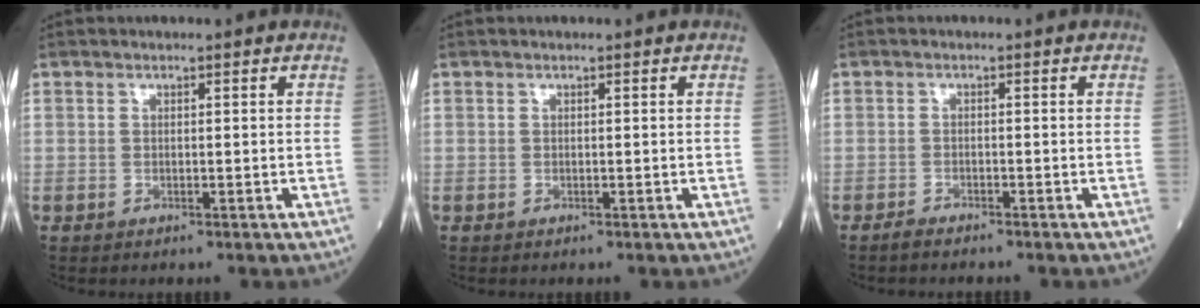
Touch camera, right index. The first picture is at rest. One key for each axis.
{"total": 0.0}
{"total": 1.7, "fx": -1.6, "fy": 0.0, "fz": 0.5, "tx": -0.017, "ty": -0.003, "tz": -0.027}